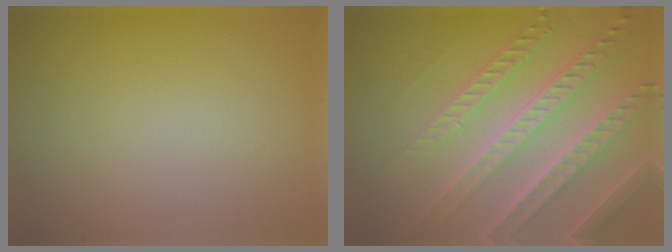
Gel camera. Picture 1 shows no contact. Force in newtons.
{"total": 7.2, "press": 5.2, "slide": 5.0}